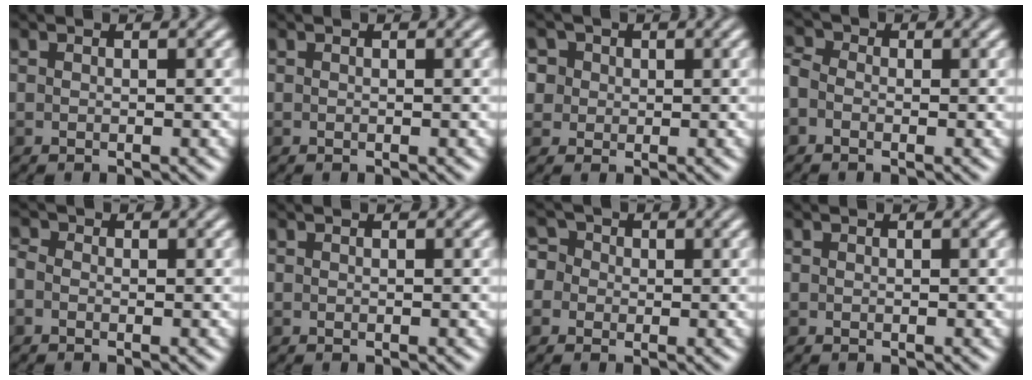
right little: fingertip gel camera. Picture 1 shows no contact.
{"total": 0.0}
{"total": 4.7, "force": [2.1, 3.9, 1.8], "torque": [-0.033, 0.017, 0.020]}
{"total": 2.1, "force": [-0.4, 1.7, 1.1], "torque": [-0.023, 0.008, -0.024]}
{"total": 1.2, "force": [-0.2, 1.0, 0.7], "torque": [-0.018, 0.001, -0.014]}
{"total": 0.0}
{"total": 3.8, "force": [0.3, 3.5, 1.4], "torque": [-0.014, 0.030, -0.028]}
{"total": 0.0}